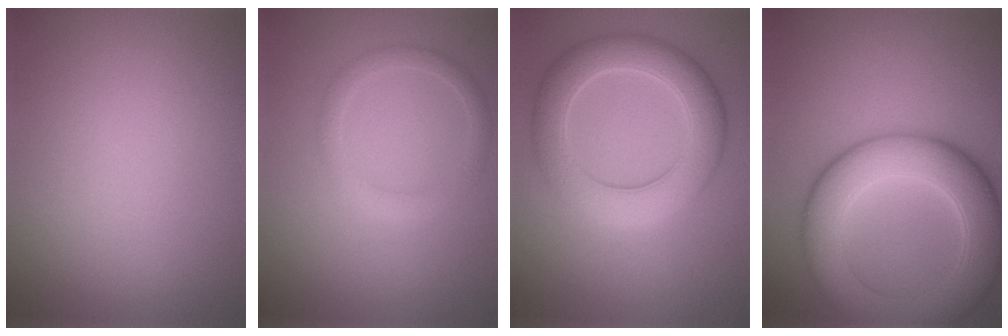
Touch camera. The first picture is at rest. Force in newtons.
{"total": 2.0, "press": 2.0, "slide": 0.0}
{"total": 6.6, "press": 6.6, "slide": 0.5}
{"total": 9.8, "press": 9.8, "slide": 0.5}